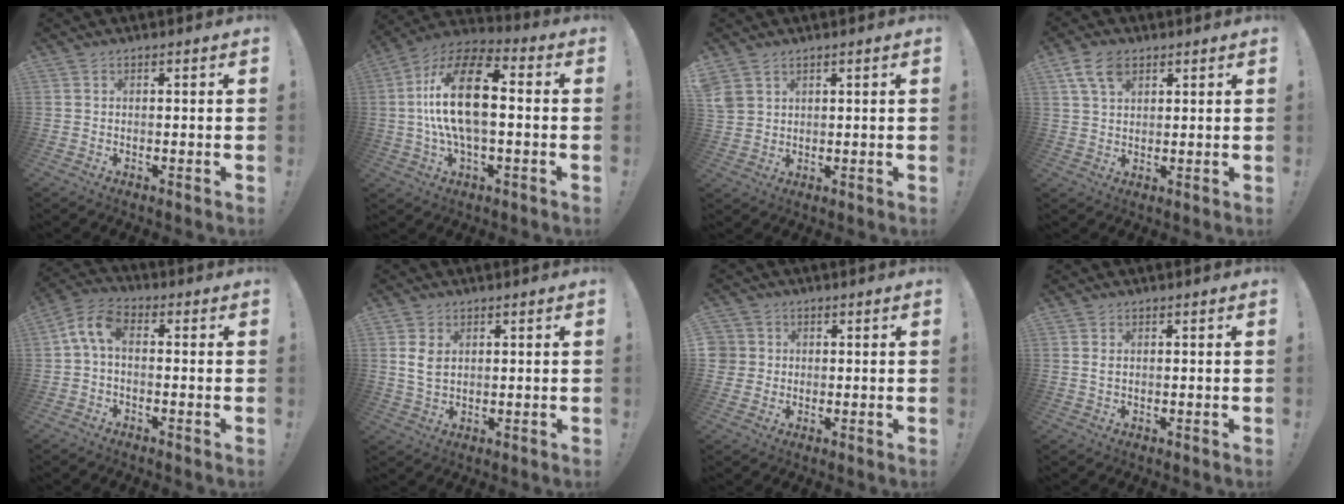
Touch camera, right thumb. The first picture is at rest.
{"total": 20.2, "force": [0.7, 9.2, 18.0], "torque": [-0.327, 0.014, 0.009]}
{"total": 4.2, "force": [2.8, 2.8, 1.4], "torque": [-0.028, -0.008, 0.058]}
{"total": 7.6, "force": [4.0, 4.6, 4.5], "torque": [-0.087, -0.002, 0.079]}
{"total": 7.3, "force": [0.6, 3.8, 6.2], "torque": [-0.132, 0.006, 0.017]}
{"total": 5.1, "force": [1.4, 3.5, 3.4], "torque": [-0.055, -0.002, 0.026]}
{"total": 4.4, "force": [0.6, 4.3, 0.5], "torque": [-0.011, -0.002, 0.010]}
{"total": 1.1, "force": [0.4, 0.5, 0.8], "torque": [-0.014, 0.001, 0.006]}